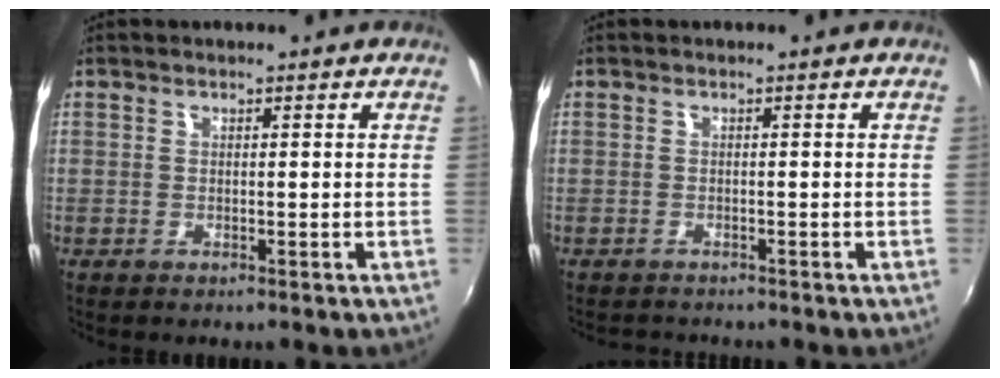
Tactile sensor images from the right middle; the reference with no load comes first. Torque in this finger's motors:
{"motor_torque": [-0.62, -0.31, -0.16, -0.04]}